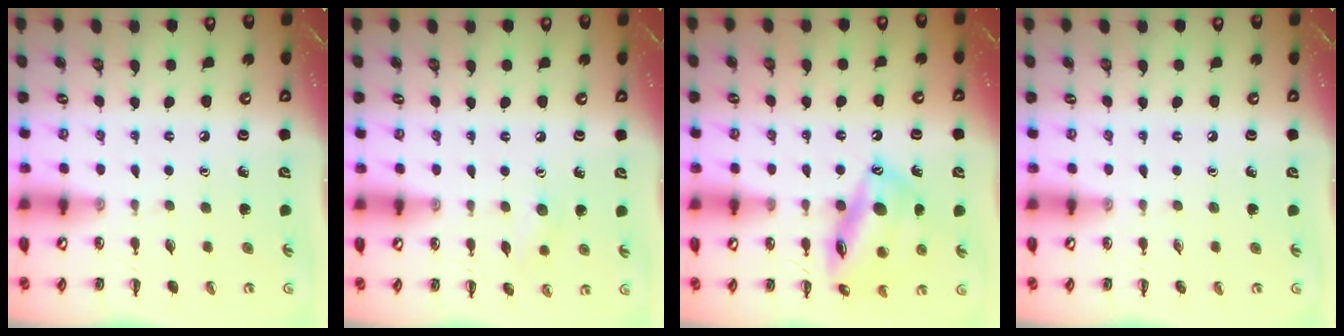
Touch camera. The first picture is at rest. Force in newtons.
{"total": 5.3, "press": 5.2, "slide": 1.3}
{"total": 16.1, "press": 15.9, "slide": 2.7}
{"total": 0.0}